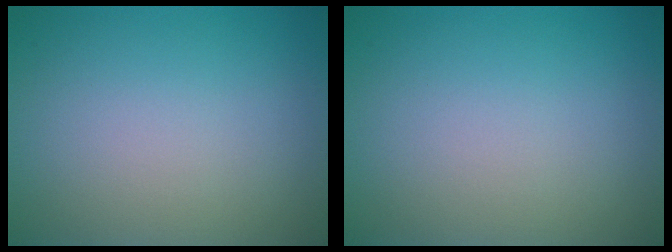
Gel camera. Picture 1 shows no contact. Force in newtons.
{"total": 0.0}